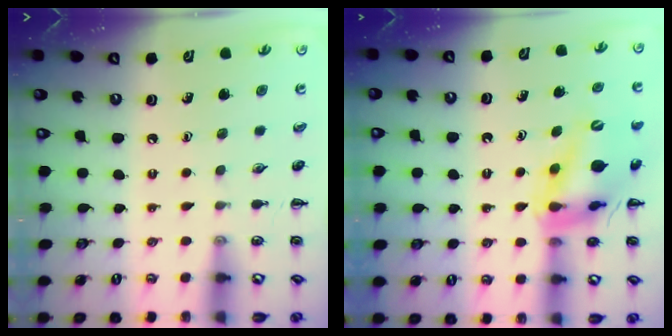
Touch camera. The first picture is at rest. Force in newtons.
{"total": 17.3, "press": 17.0, "slide": 3.0}